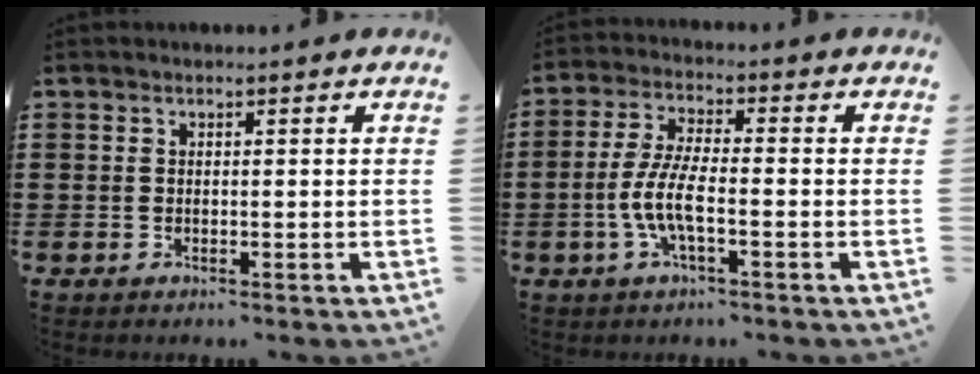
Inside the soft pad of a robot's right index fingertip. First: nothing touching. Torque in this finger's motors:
{"motor_torque": [2.14, 0.00, 0.73, 0.19]}